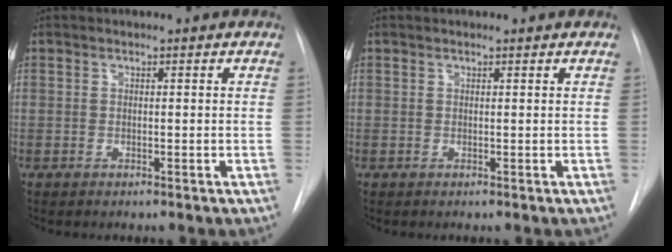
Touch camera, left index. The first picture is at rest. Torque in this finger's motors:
{"motor_torque": [0.01, -0.04, -0.07, -0.01]}